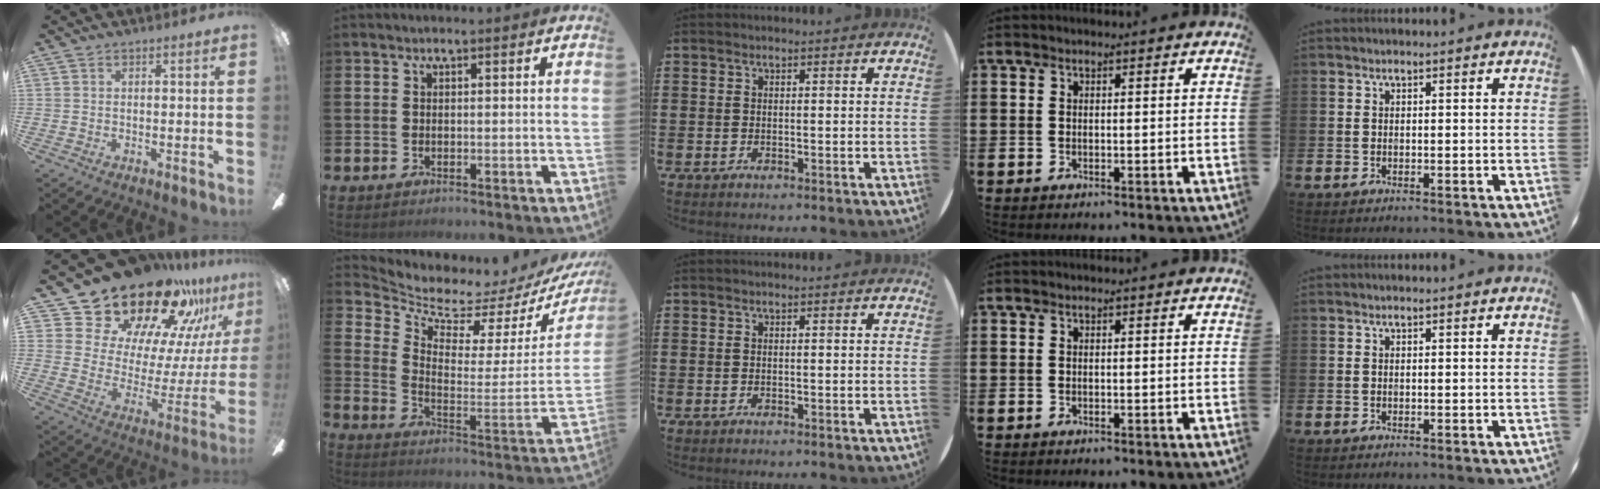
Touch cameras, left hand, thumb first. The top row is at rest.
{"thumb": {"total": 27.2, "force": [22.6, 12.1, 9.1], "torque": [-0.152, -0.168, 0.420]}, "index": {"total": 5.8, "force": [5.6, 1.6, 0.7], "torque": [-0.038, -0.073, 0.087]}}